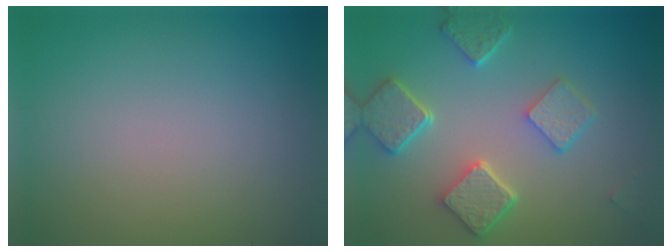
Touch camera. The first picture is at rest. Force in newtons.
{"total": 5.8, "press": 4.5, "slide": 3.6}